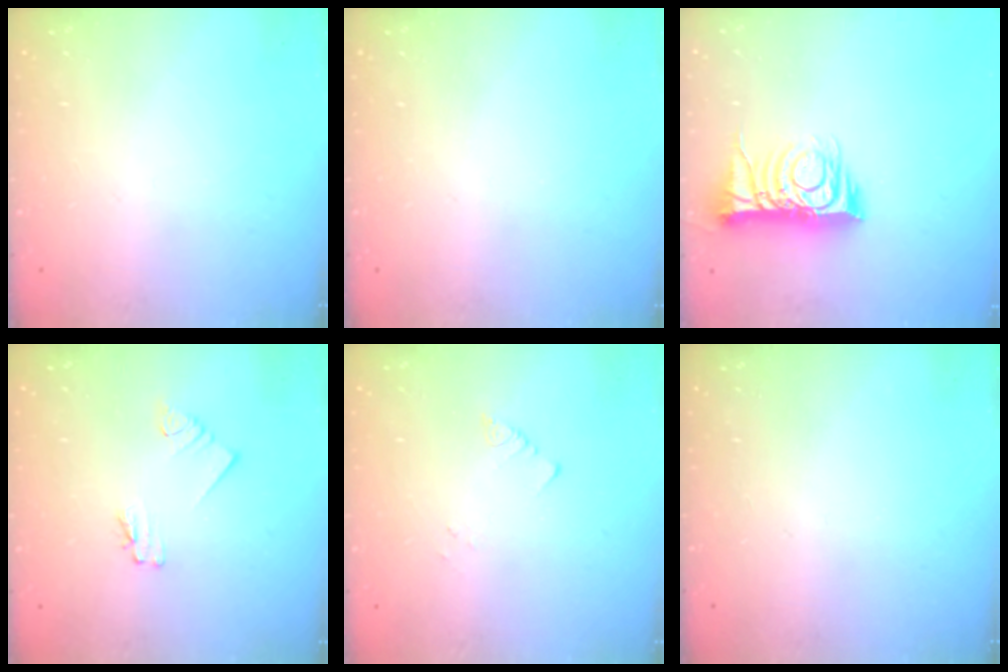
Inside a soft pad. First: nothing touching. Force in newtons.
{"total": 0.0}
{"total": 10.8, "press": 10.8, "slide": 0.7}
{"total": 1.6, "press": 1.5, "slide": 0.2}
{"total": 1.3, "press": 1.2, "slide": 0.1}
{"total": 0.0}